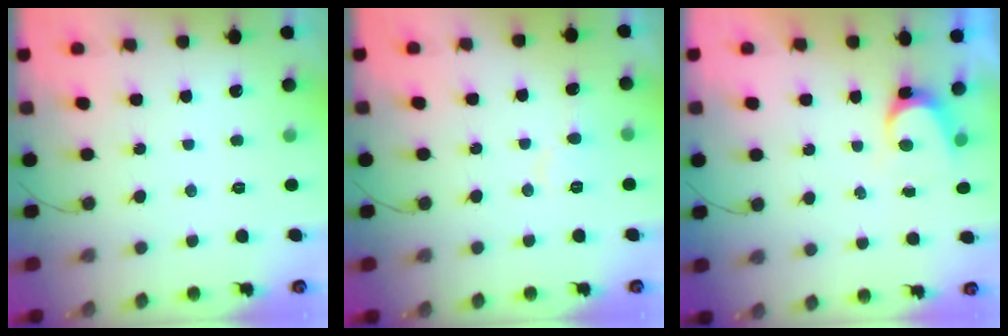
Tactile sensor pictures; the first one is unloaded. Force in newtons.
{"total": 5.2, "press": 5.2, "slide": 0.5}
{"total": 4.2, "press": 4.2, "slide": 0.3}